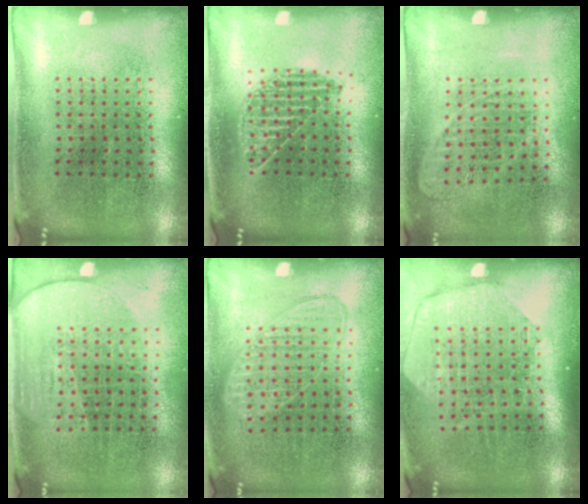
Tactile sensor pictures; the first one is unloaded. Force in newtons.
{"total": 1.1, "press": 1.0, "slide": 0.5}
{"total": 1.0, "press": 0.9, "slide": 0.4}
{"total": 1.6, "press": 1.4, "slide": 0.8}
{"total": 0.9, "press": 0.9, "slide": 0.3}
{"total": 1.8, "press": 1.6, "slide": 1.0}